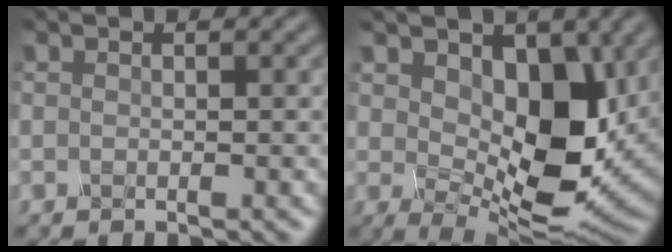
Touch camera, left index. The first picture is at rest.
{"total": 9.0, "force": [2.0, 5.2, 7.1], "torque": [-0.118, -0.010, 0.038]}